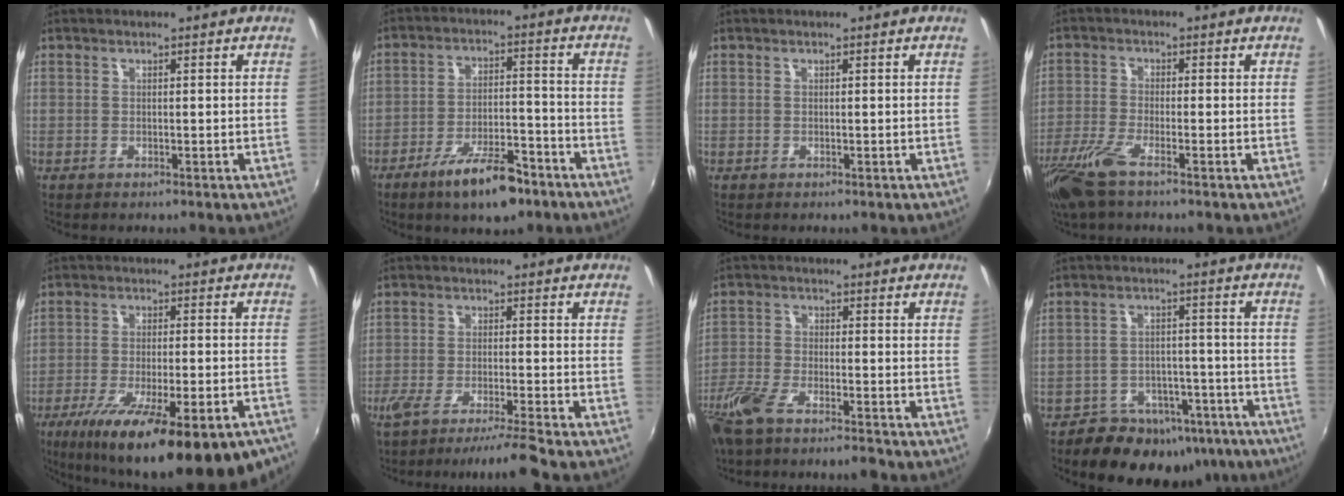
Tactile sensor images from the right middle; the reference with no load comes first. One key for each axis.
{"total": 11.3, "fx": -7.8, "fy": 3.4, "fz": 7.5, "tx": -0.145, "ty": -0.002, "tz": -0.121}
{"total": 0.0}
{"total": 7.8, "fx": -5.4, "fy": 1.3, "fz": 5.5, "tx": -0.136, "ty": -0.024, "tz": -0.109}
{"total": 24.3, "fx": -16.2, "fy": 5.5, "fz": 17.2, "tx": -0.289, "ty": -0.065, "tz": -0.234}
{"total": 8.1, "fx": -7.1, "fy": -1.2, "fz": 3.9, "tx": -0.077, "ty": -0.014, "tz": -0.119}
{"total": 9.1, "fx": -7.5, "fy": 1.6, "fz": 4.9, "tx": -0.123, "ty": -0.023, "tz": -0.145}
{"total": 15.9, "fx": -11.5, "fy": 9.1, "fz": 6.1, "tx": -0.122, "ty": 0.022, "tz": -0.138}